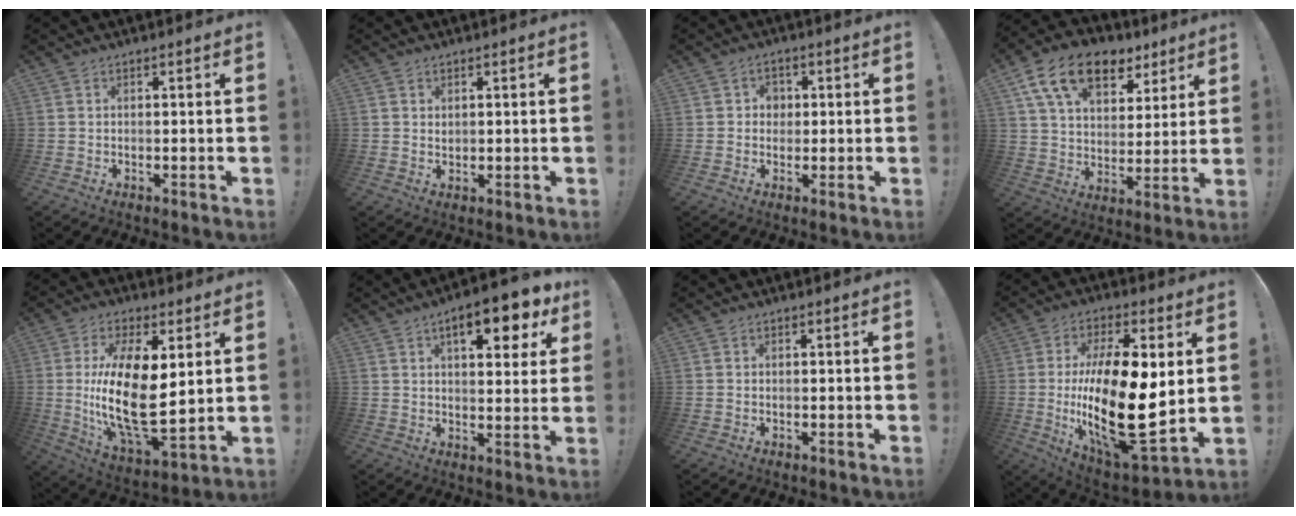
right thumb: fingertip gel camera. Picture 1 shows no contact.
{"total": 1.1, "force": [0.8, 0.8, 0.2], "torque": [0.003, -0.004, 0.014]}
{"total": 3.6, "force": [0.1, 3.5, 1.1], "torque": [-0.016, 0.002, 0.001]}
{"total": 17.4, "force": [9.8, 10.4, 9.9], "torque": [-0.168, -0.045, 0.180]}
{"total": 21.5, "force": [2.1, 9.6, 19.1], "torque": [-0.372, -0.030, 0.043]}
{"total": 11.9, "force": [6.0, 4.0, 9.5], "torque": [-0.121, -0.025, 0.092]}
{"total": 0.0}
{"total": 26.8, "force": [0.6, 11.7, 24.0], "torque": [-0.445, -0.031, 0.017]}